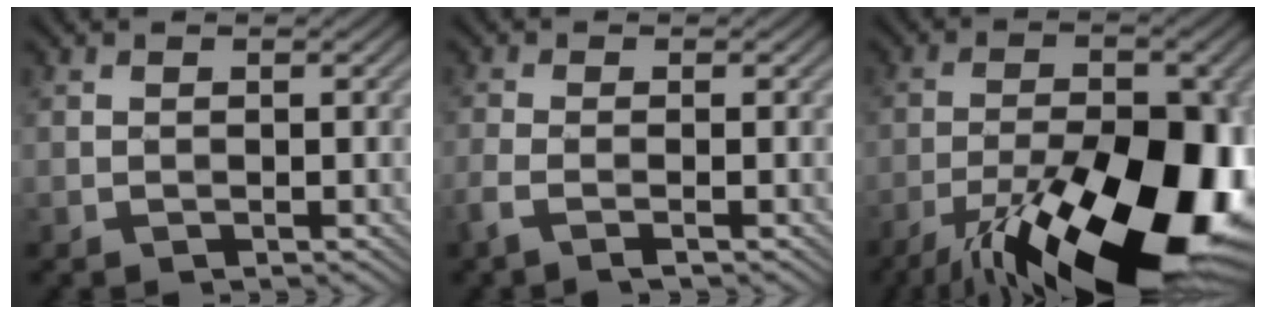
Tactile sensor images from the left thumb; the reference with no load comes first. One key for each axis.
{"total": 2.5, "fx": -1.4, "fy": 0.4, "fz": 2.0, "tx": -0.047, "ty": -0.002, "tz": -0.040}
{"total": 20.5, "fx": -10.9, "fy": 7.4, "fz": 15.7, "tx": -0.229, "ty": -0.022, "tz": -0.170}